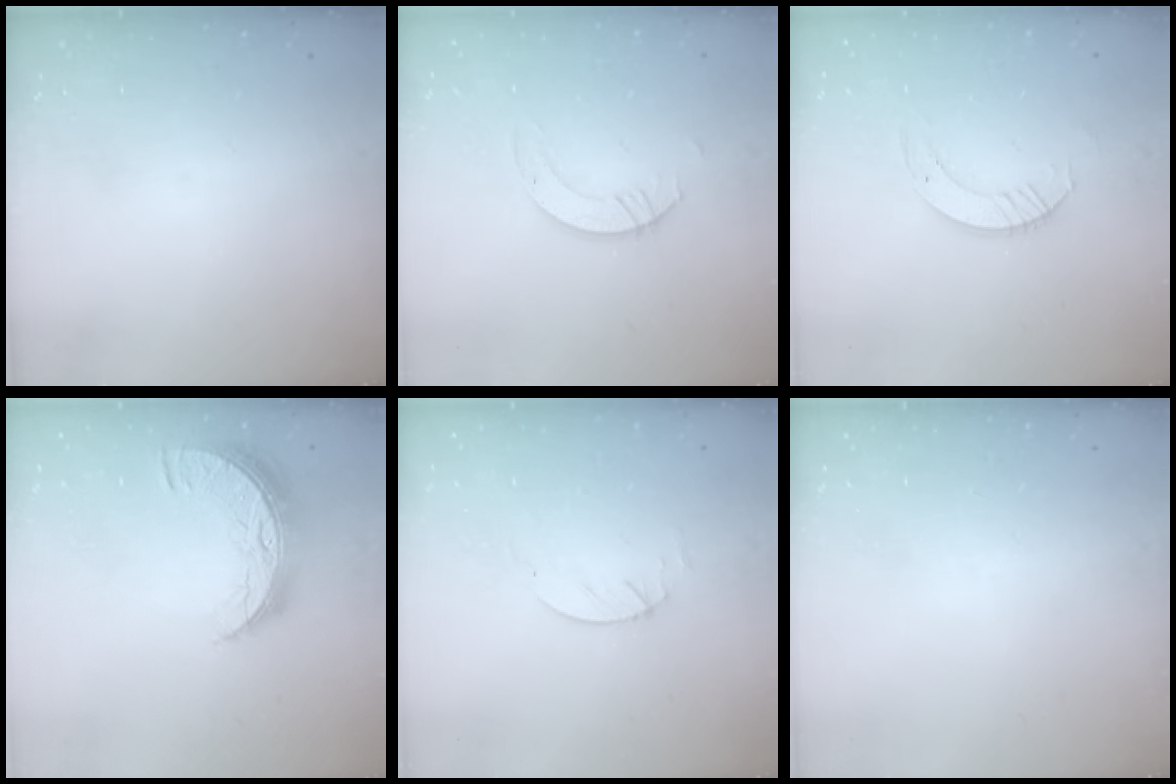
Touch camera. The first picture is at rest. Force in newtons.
{"total": 3.9, "press": 3.9, "slide": 0.3}
{"total": 5.7, "press": 5.7, "slide": 0.3}
{"total": 9.9, "press": 9.9, "slide": 0.7}
{"total": 1.9, "press": 1.9, "slide": 0.3}
{"total": 0.0}